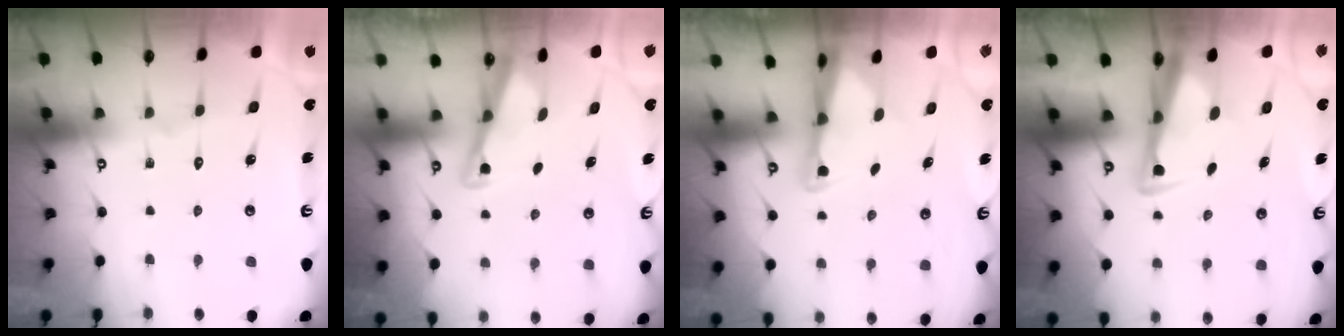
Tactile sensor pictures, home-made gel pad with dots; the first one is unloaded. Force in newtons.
{"total": 3.0, "press": 3.0, "slide": 0.3}
{"total": 2.5, "press": 2.4, "slide": 0.5}
{"total": 3.6, "press": 3.5, "slide": 1.1}